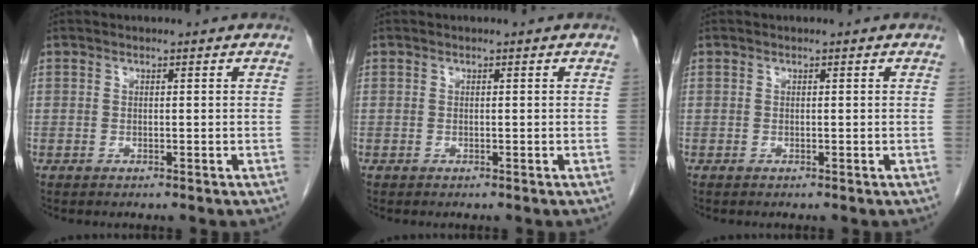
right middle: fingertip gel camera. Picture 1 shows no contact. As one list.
[{"total": 0.0}, {"total": 0.0}]